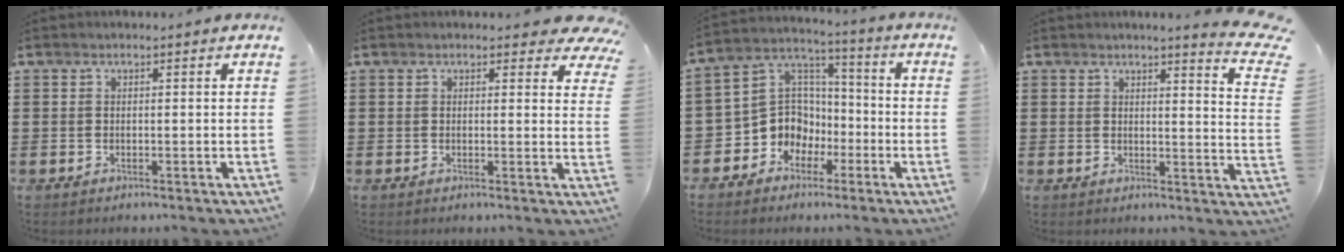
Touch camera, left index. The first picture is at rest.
{"total": 2.7, "force": [2.2, 0.9, 1.1], "torque": [-0.015, -0.006, 0.037]}
{"total": 8.9, "force": [-3.0, 8.1, 1.9], "torque": [-0.085, -0.001, -0.058]}
{"total": 3.4, "force": [3.0, -0.2, 1.5], "torque": [-0.028, -0.021, 0.048]}